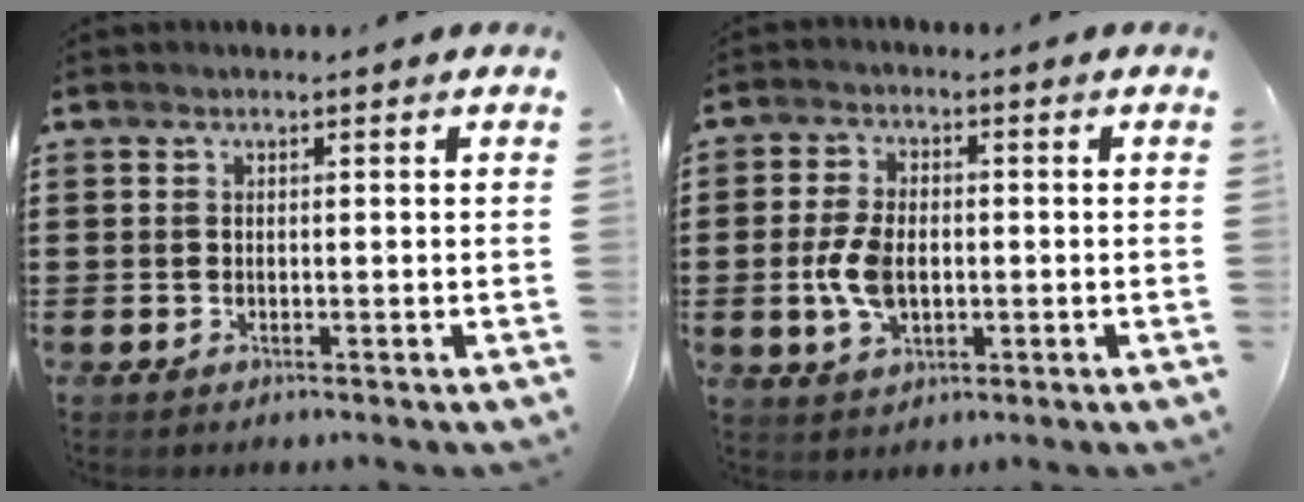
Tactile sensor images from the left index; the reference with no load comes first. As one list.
[{"total": 6.6, "force": [-0.7, 4.0, 5.3], "torque": [-0.129, -0.001, -0.019]}]